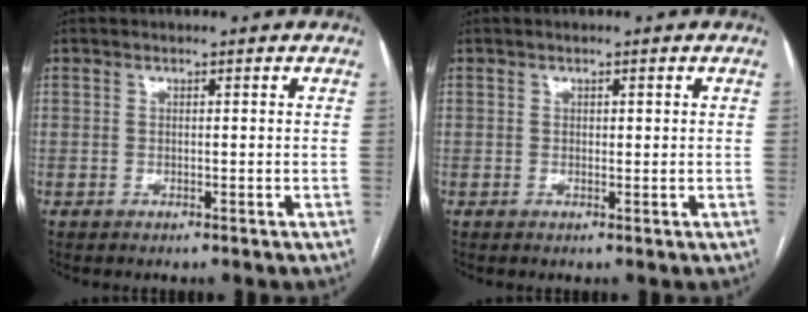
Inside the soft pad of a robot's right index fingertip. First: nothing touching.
{"total": 0.7, "force": [0.3, 0.4, 0.5], "torque": [-0.005, 0.000, 0.003]}